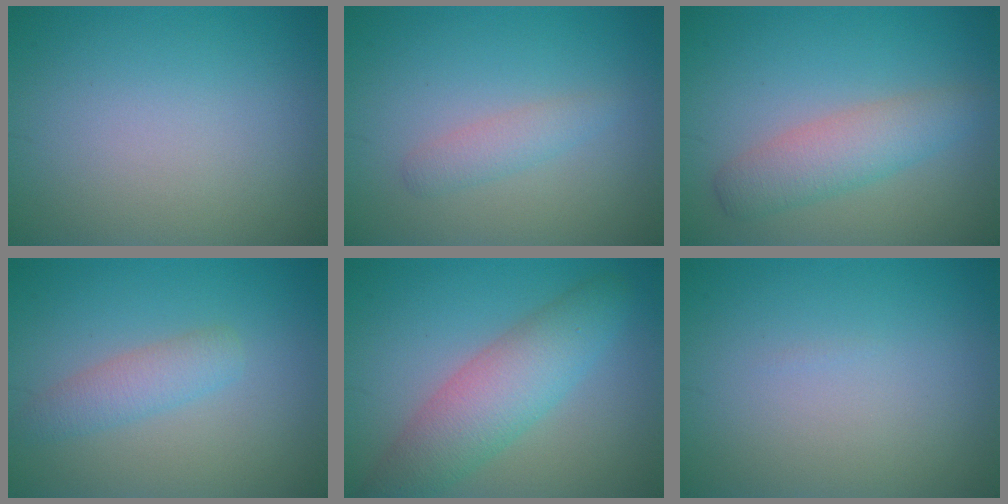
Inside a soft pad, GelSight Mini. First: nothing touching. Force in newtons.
{"total": 1.1, "press": 1.1, "slide": 0.1}
{"total": 3.7, "press": 3.7, "slide": 0.1}
{"total": 2.5, "press": 2.5, "slide": 0.1}
{"total": 5.8, "press": 5.8, "slide": 0.2}
{"total": 0.0}